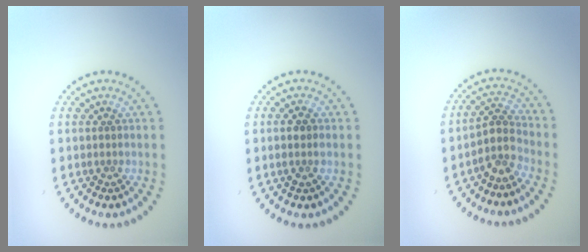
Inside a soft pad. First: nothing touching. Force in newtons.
{"total": 1.5, "press": 1.4, "slide": 0.4}
{"total": 2.8, "press": 2.2, "slide": 1.8}